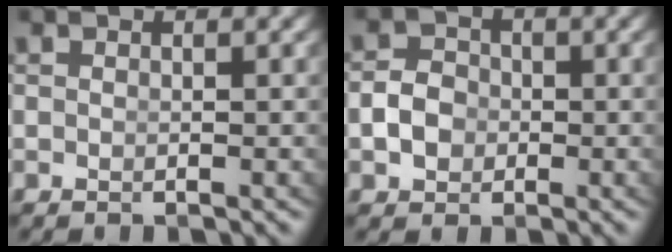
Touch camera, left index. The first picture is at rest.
{"total": 3.0, "force": [-0.9, 2.6, 1.2], "torque": [-0.022, -0.004, -0.017]}